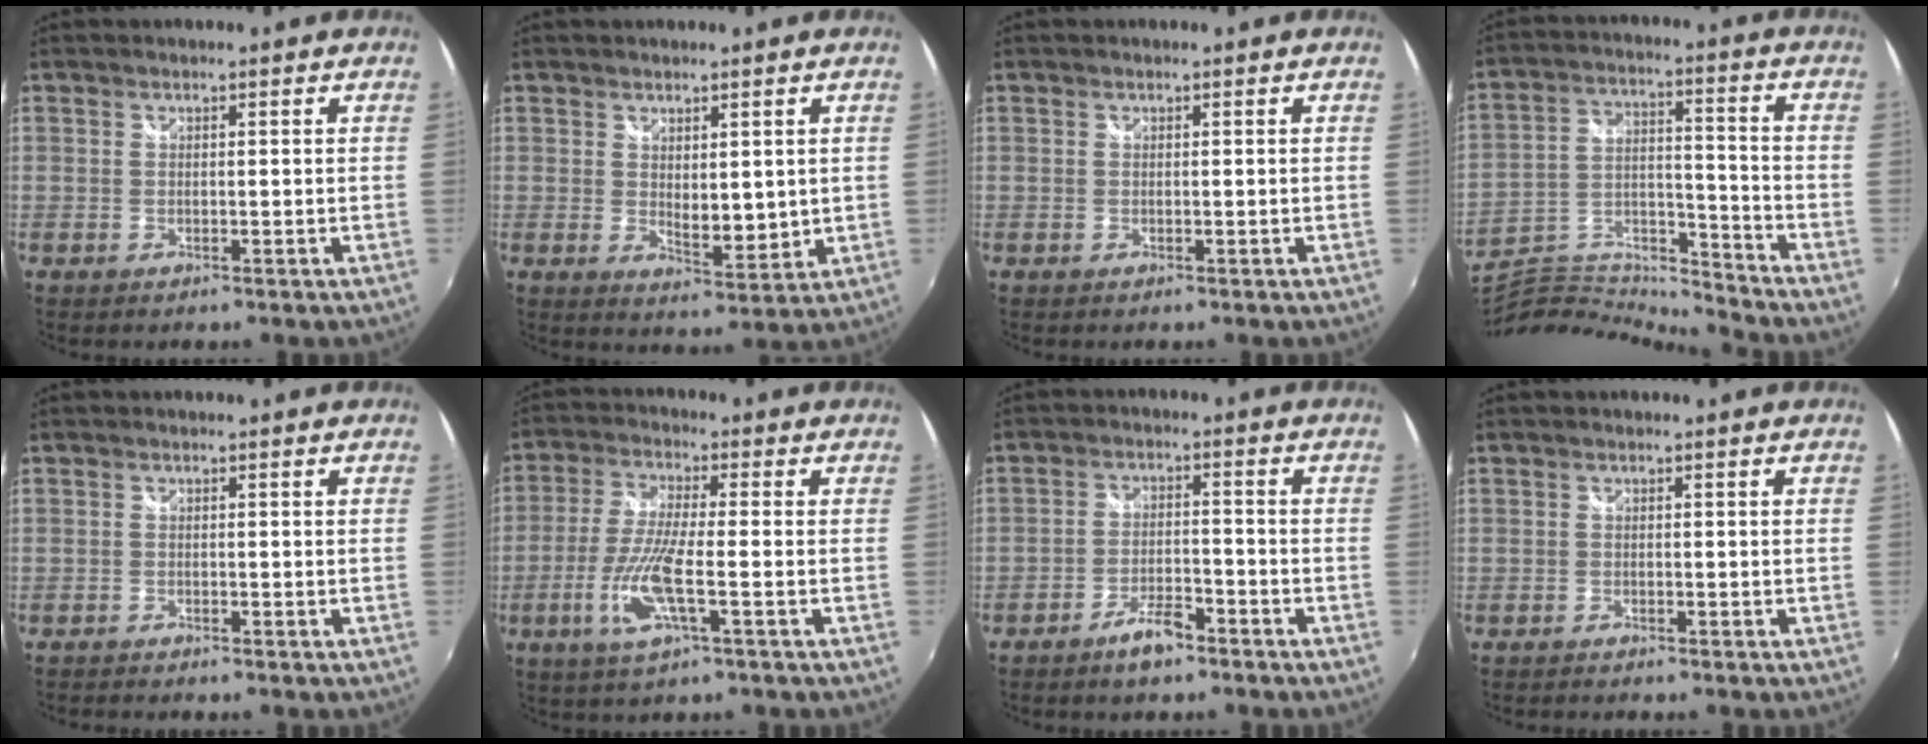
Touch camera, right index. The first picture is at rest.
{"total": 5.5, "force": [1.5, 2.7, 4.6], "torque": [-0.071, -0.014, 0.033]}
{"total": 0.0}
{"total": 12.0, "force": [-11.8, 1.1, 1.8], "torque": [-0.039, 0.022, -0.231]}
{"total": 1.8, "force": [-1.7, 0.2, 0.3], "torque": [-0.018, -0.009, -0.034]}
{"total": 9.5, "force": [-3.1, 1.5, 8.8], "torque": [-0.192, -0.010, -0.062]}
{"total": 6.1, "force": [-4.7, 1.9, 3.4], "torque": [-0.079, 0.004, -0.078]}
{"total": 1.5, "force": [-1.4, 0.2, 0.3], "torque": [-0.016, -0.007, -0.026]}